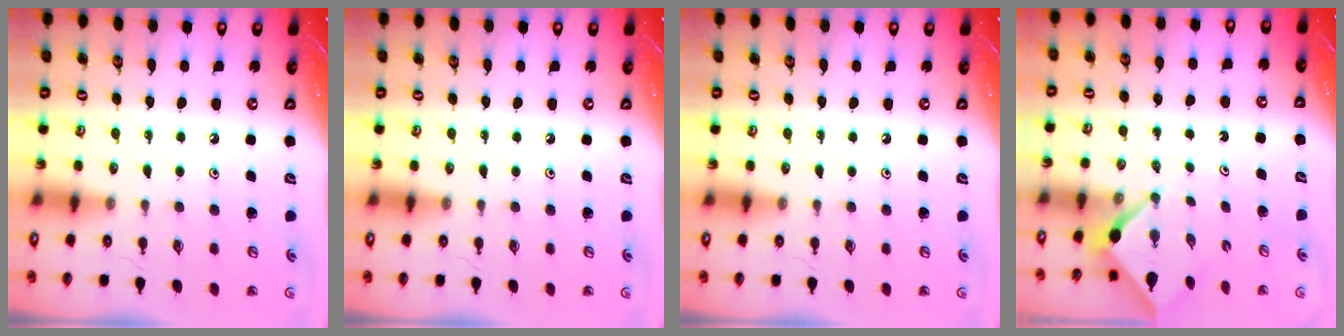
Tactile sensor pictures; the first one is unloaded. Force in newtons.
{"total": 0.0}
{"total": 0.0}
{"total": 2.4, "press": 2.4, "slide": 0.2}